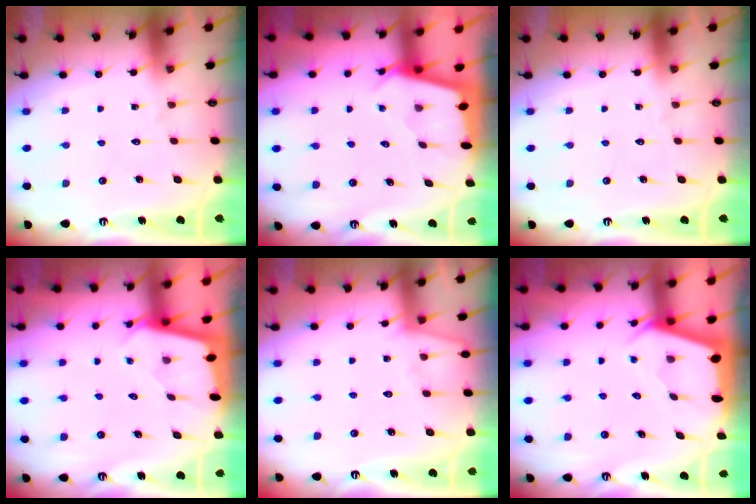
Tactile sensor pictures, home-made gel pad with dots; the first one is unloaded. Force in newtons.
{"total": 2.5, "press": 2.5, "slide": 0.3}
{"total": 0.0}
{"total": 1.7, "press": 1.7, "slide": 0.1}
{"total": 1.6, "press": 1.5, "slide": 0.3}
{"total": 2.5, "press": 2.5, "slide": 0.3}